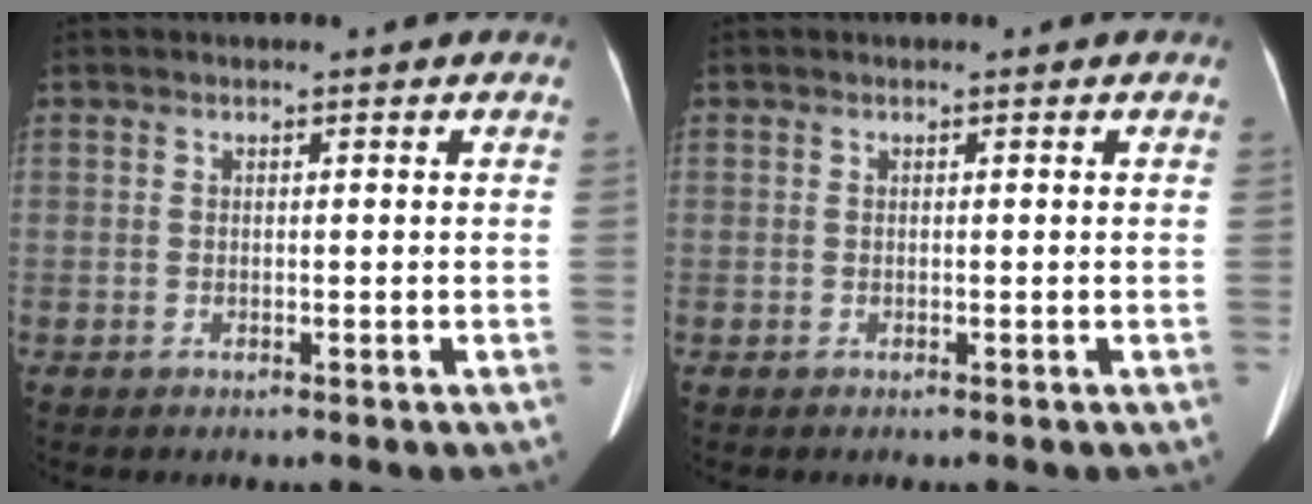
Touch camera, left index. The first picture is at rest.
{"total": 0.0}